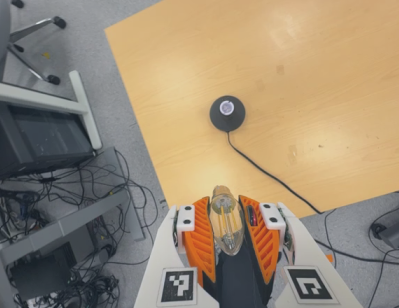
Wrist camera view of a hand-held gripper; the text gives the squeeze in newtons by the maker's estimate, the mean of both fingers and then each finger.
{"total": 20.2, "left": 21.6, "right": 18.7}